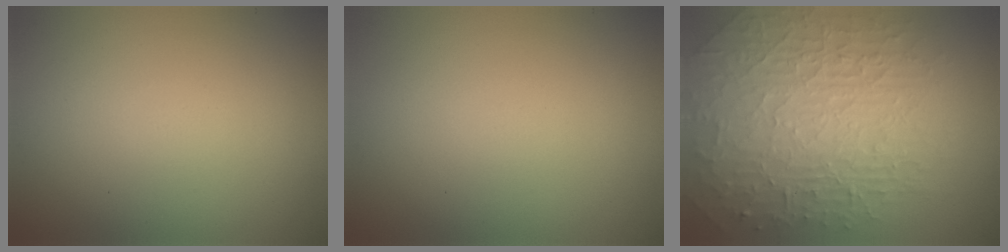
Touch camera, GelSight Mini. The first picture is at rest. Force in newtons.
{"total": 0.0}
{"total": 9.7, "press": 6.3, "slide": 7.4}